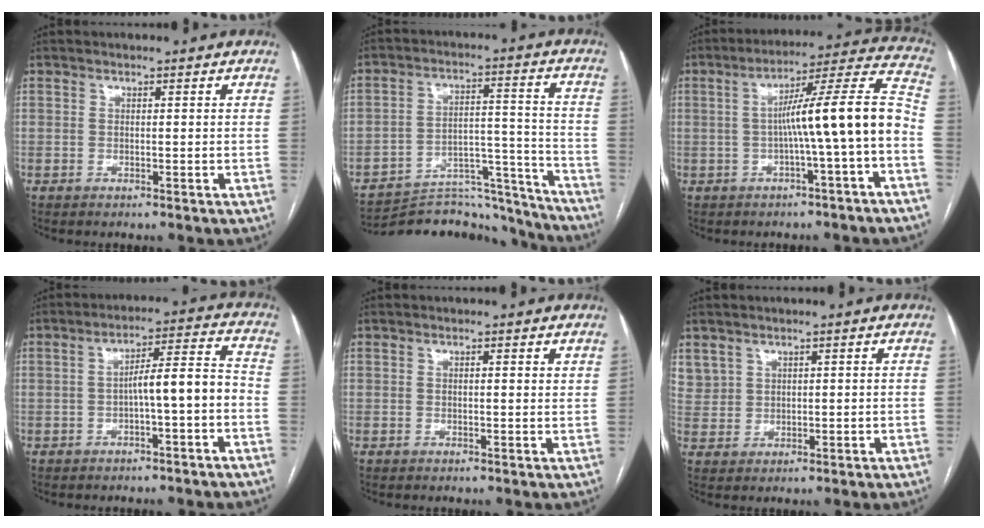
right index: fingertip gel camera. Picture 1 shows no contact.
{"total": 19.9, "force": [-19.3, 3.7, 3.1], "torque": [-0.047, 0.040, -0.274]}
{"total": 12.9, "force": [-2.5, -0.8, 12.6], "torque": [-0.183, 0.033, -0.038]}
{"total": 7.0, "force": [-2.1, 0.6, 6.7], "torque": [-0.100, 0.031, -0.027]}
{"total": 0.9, "force": [0.5, 0.2, 0.7], "torque": [-0.014, 0.001, 0.007]}
{"total": 3.3, "force": [2.1, 2.6, 0.4], "torque": [-0.008, 0.011, 0.051]}